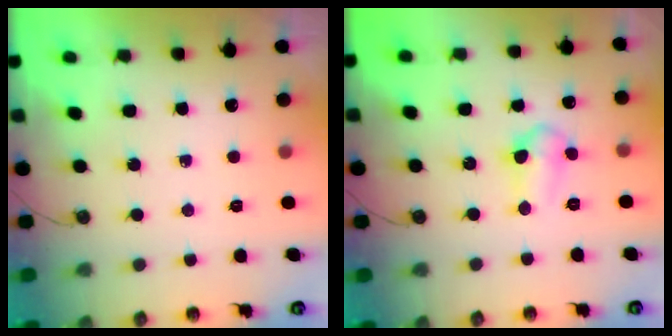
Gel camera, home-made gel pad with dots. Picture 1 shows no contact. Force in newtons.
{"total": 7.1, "press": 7.0, "slide": 1.1}